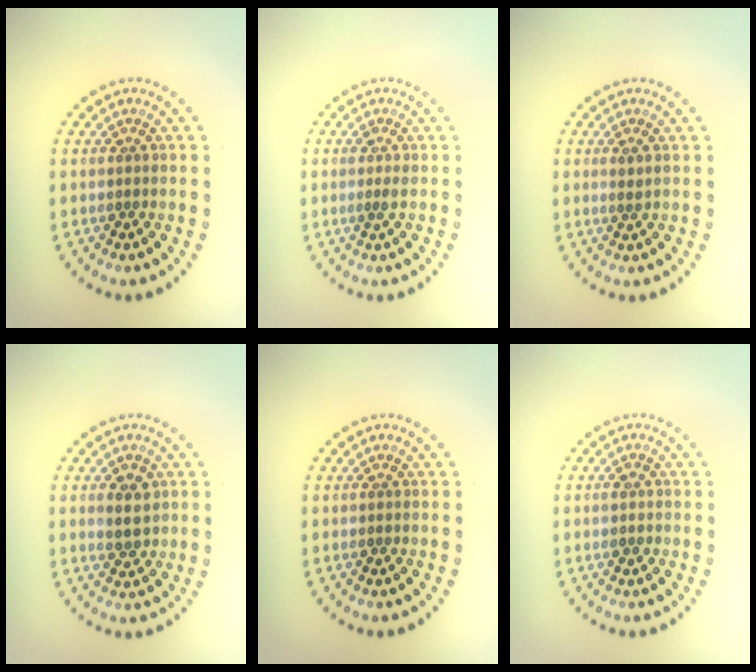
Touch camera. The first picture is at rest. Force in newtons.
{"total": 0.9, "press": 0.8, "slide": 0.5}
{"total": 0.6, "press": 0.4, "slide": 0.5}
{"total": 2.3, "press": 2.2, "slide": 0.6}
{"total": 0.0}
{"total": 0.9, "press": 0.9, "slide": 0.1}